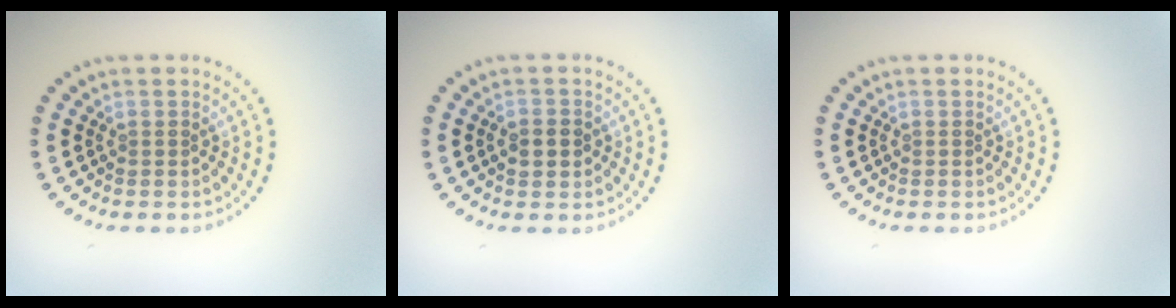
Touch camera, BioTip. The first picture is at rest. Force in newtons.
{"total": 2.0, "press": 1.9, "slide": 0.4}
{"total": 0.0}